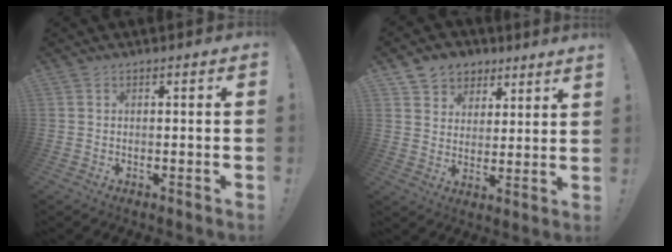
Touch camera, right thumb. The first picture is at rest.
{"total": 6.4, "force": [4.7, 4.4, 0.4], "torque": [-0.013, -0.043, 0.090]}